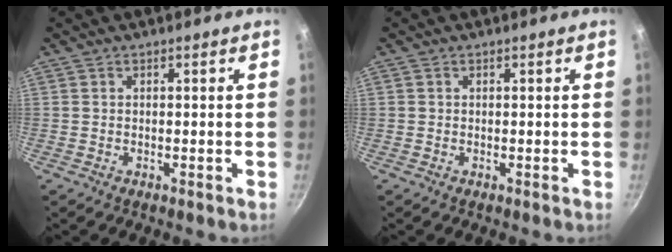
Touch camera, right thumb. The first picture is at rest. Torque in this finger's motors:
{"motor_torque": [-0.29, -0.43, -0.28, 0.18, 0.04]}